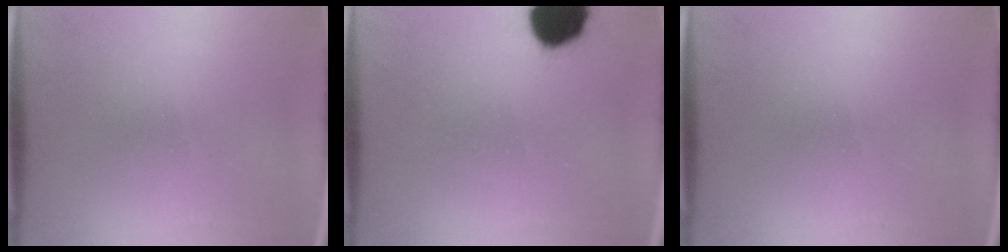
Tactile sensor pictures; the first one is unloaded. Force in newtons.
{"total": 11.7}
{"total": 0.0}